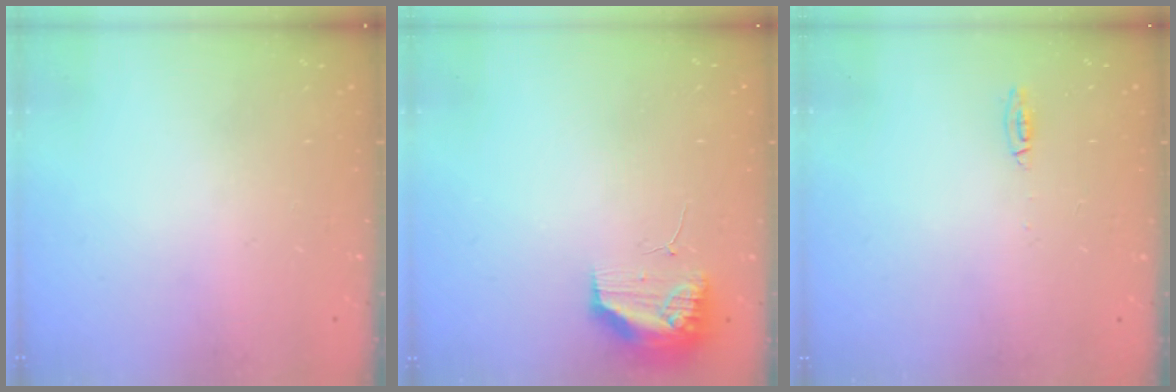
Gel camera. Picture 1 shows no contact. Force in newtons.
{"total": 10.3, "press": 10.2, "slide": 1.1}
{"total": 5.2, "press": 4.1, "slide": 3.2}